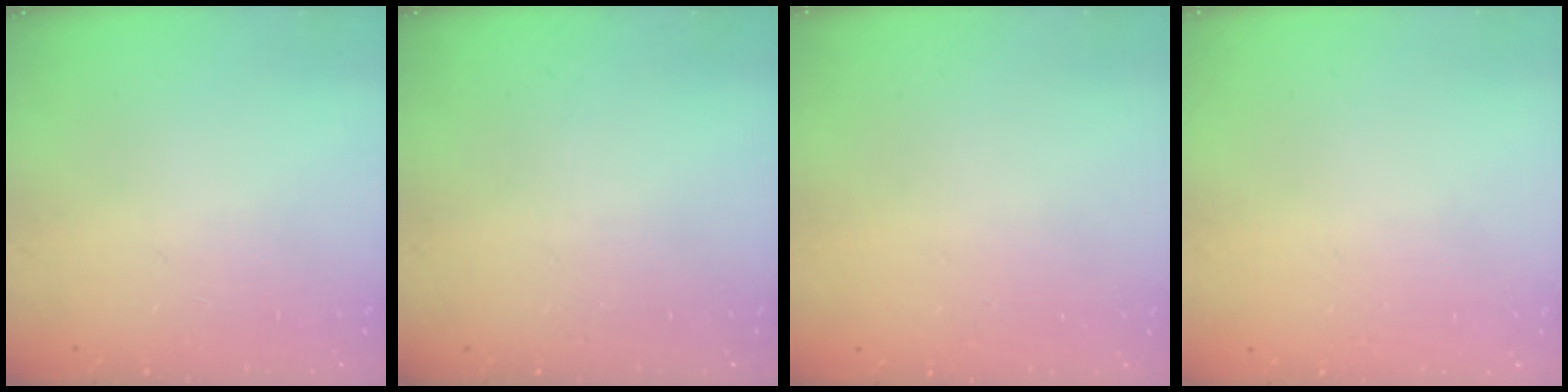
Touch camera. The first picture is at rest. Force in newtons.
{"total": 0.0}
{"total": 0.0}
{"total": 0.0}